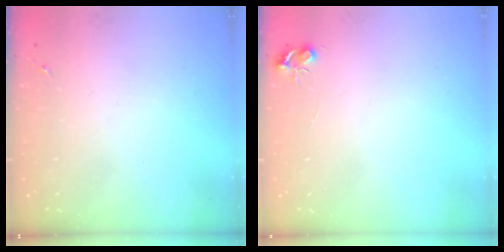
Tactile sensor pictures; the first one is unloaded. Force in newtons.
{"total": 5.3, "press": 5.3, "slide": 0.7}